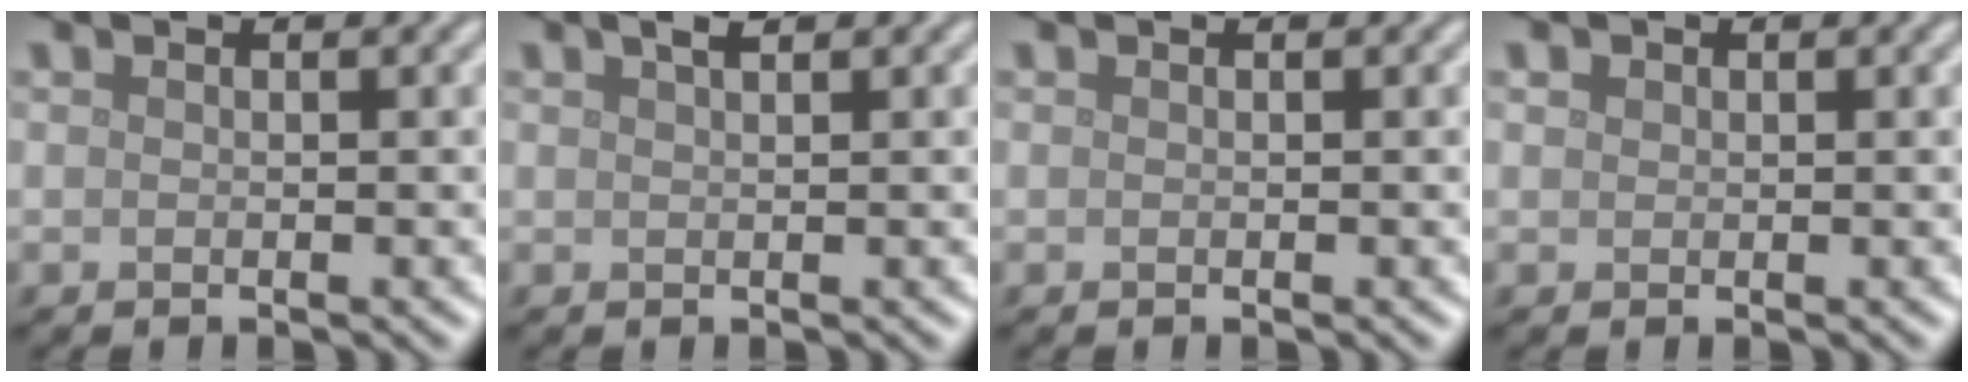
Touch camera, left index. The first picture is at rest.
{"total": 1.3, "force": [0.9, 0.3, 0.9], "torque": [-0.012, 0.005, 0.013]}
{"total": 0.0}
{"total": 0.6, "force": [0.3, 0.5, 0.1], "torque": [0.000, 0.000, 0.006]}